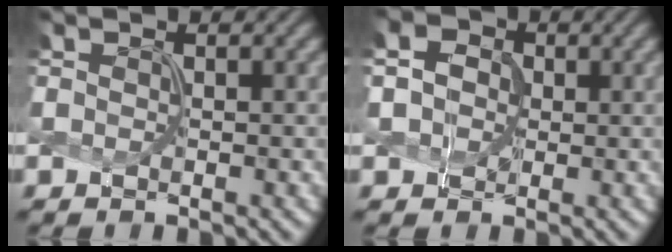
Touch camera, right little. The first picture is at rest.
{"total": 2.0, "force": [0.1, 1.9, 0.7], "torque": [-0.041, 0.011, 0.013]}